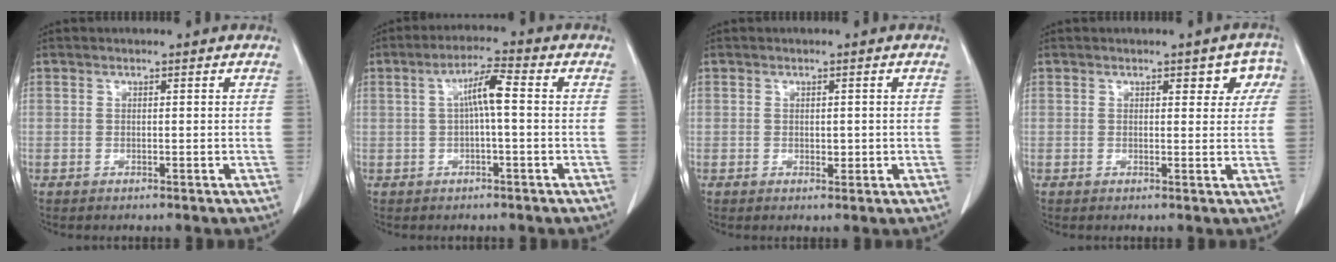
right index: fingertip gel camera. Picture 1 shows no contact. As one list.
[{"total": 5.0, "force": [0.4, 0.3, 5.0], "torque": [-0.091, 0.014, 0.008]}, {"total": 1.3, "force": [-0.1, 0.8, 1.0], "torque": [-0.012, -0.001, 0.003]}, {"total": 4.1, "force": [1.8, 2.2, 3.0], "torque": [-0.016, 0.011, 0.016]}]